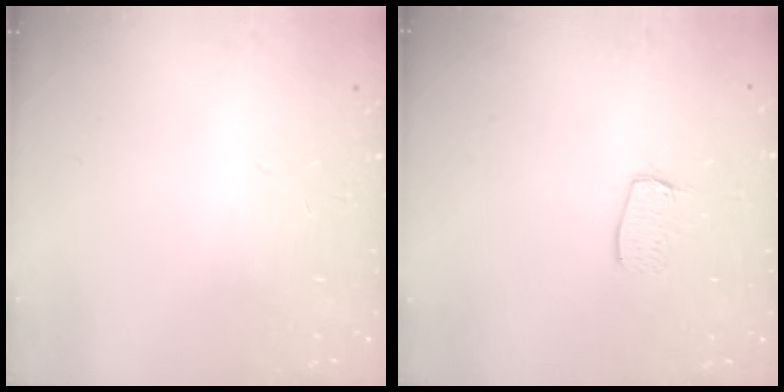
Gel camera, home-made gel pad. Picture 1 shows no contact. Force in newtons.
{"total": 6.6, "press": 6.6, "slide": 0.4}